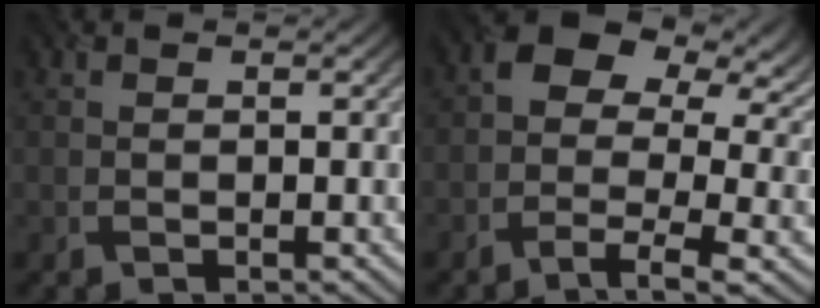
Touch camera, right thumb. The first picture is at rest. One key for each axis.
{"total": 11.0, "fx": 0.9, "fy": 5.9, "fz": 9.2, "tx": -0.162, "ty": 0.002, "tz": 0.007}